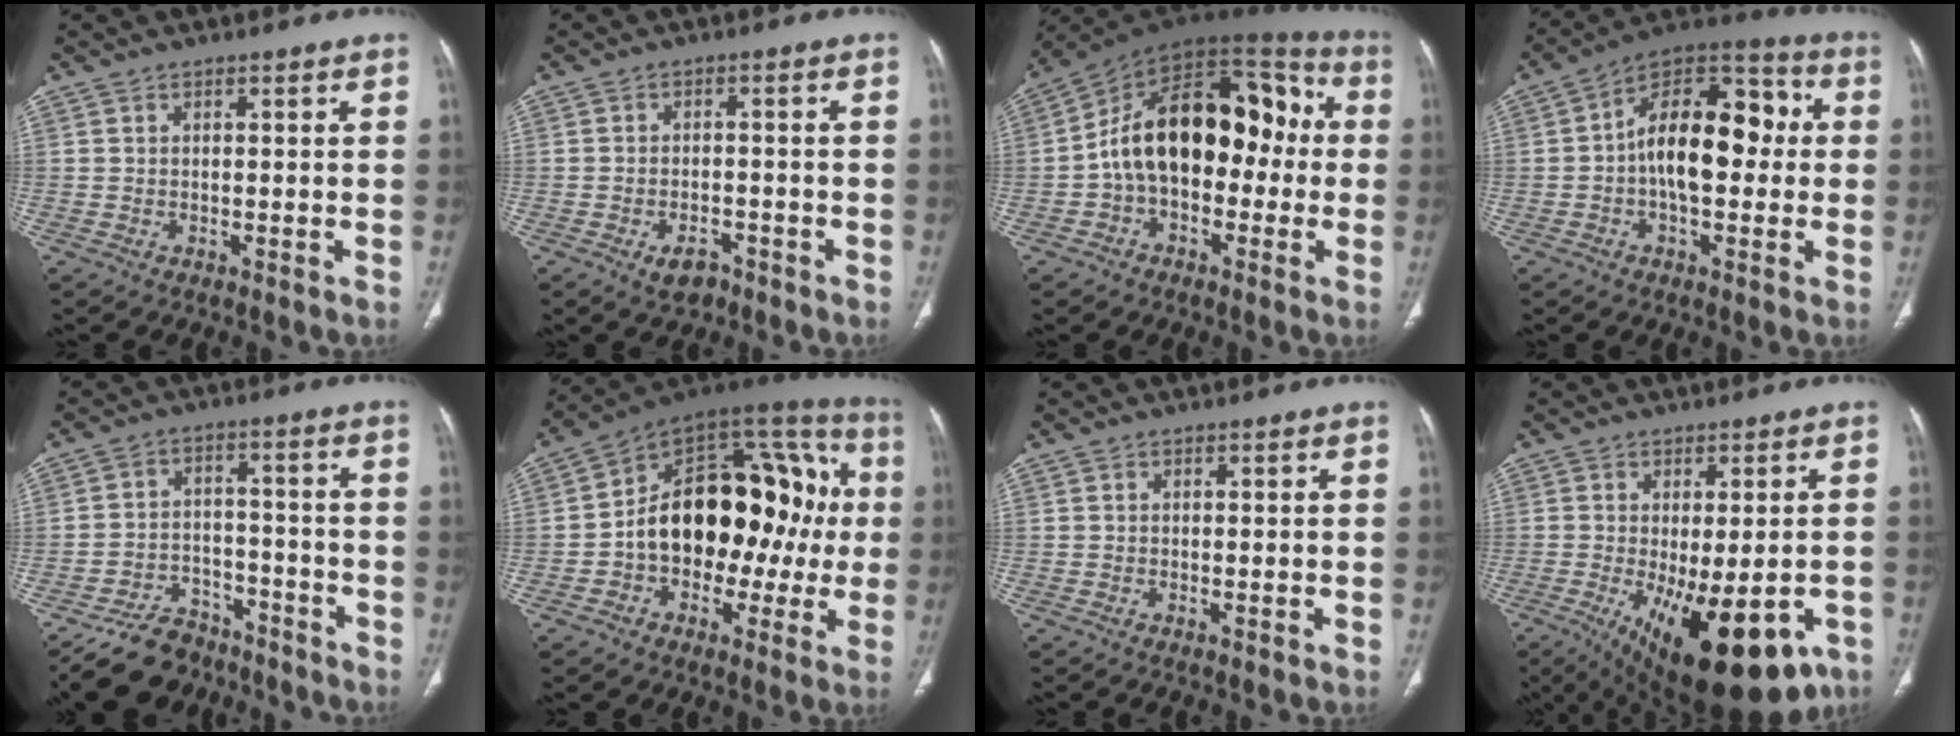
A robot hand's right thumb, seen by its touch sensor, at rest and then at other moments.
{"total": 4.0, "force": [-2.4, 2.3, 2.1], "torque": [-0.030, 0.012, -0.033]}
{"total": 21.0, "force": [-0.7, 12.8, 16.7], "torque": [-0.235, 0.065, -0.021]}
{"total": 17.2, "force": [0.3, 9.5, 14.3], "torque": [-0.201, 0.045, -0.005]}
{"total": 12.5, "force": [-10.1, 6.7, 3.0], "torque": [-0.039, 0.068, -0.161]}
{"total": 25.8, "force": [-0.5, 16.1, 20.2], "torque": [-0.269, 0.059, -0.006]}
{"total": 0.5, "force": [-0.2, 0.2, 0.5], "torque": [-0.013, -0.003, -0.003]}
{"total": 20.1, "force": [-8.8, 8.6, 16.0], "torque": [-0.196, -0.023, -0.108]}